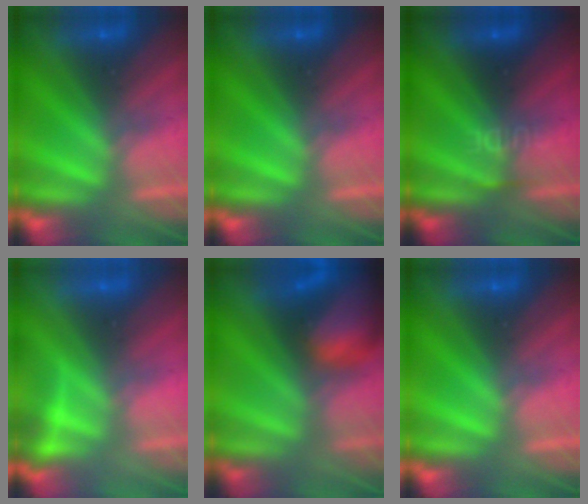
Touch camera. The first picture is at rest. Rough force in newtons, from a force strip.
{"total": 0.0}
{"total": 3.3}
{"total": 2.7}
{"total": 7.7}
{"total": 0.0}